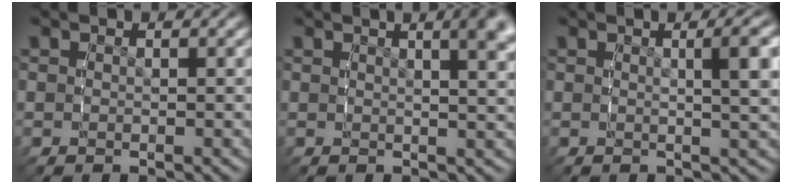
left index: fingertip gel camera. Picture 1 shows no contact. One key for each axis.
{"total": 5.5, "fx": 2.7, "fy": 1.4, "fz": 4.6, "tx": -0.044, "ty": 0.012, "tz": 0.039}
{"total": 3.4, "fx": 0.9, "fy": 0.2, "fz": 3.3, "tx": -0.038, "ty": 0.000, "tz": 0.018}